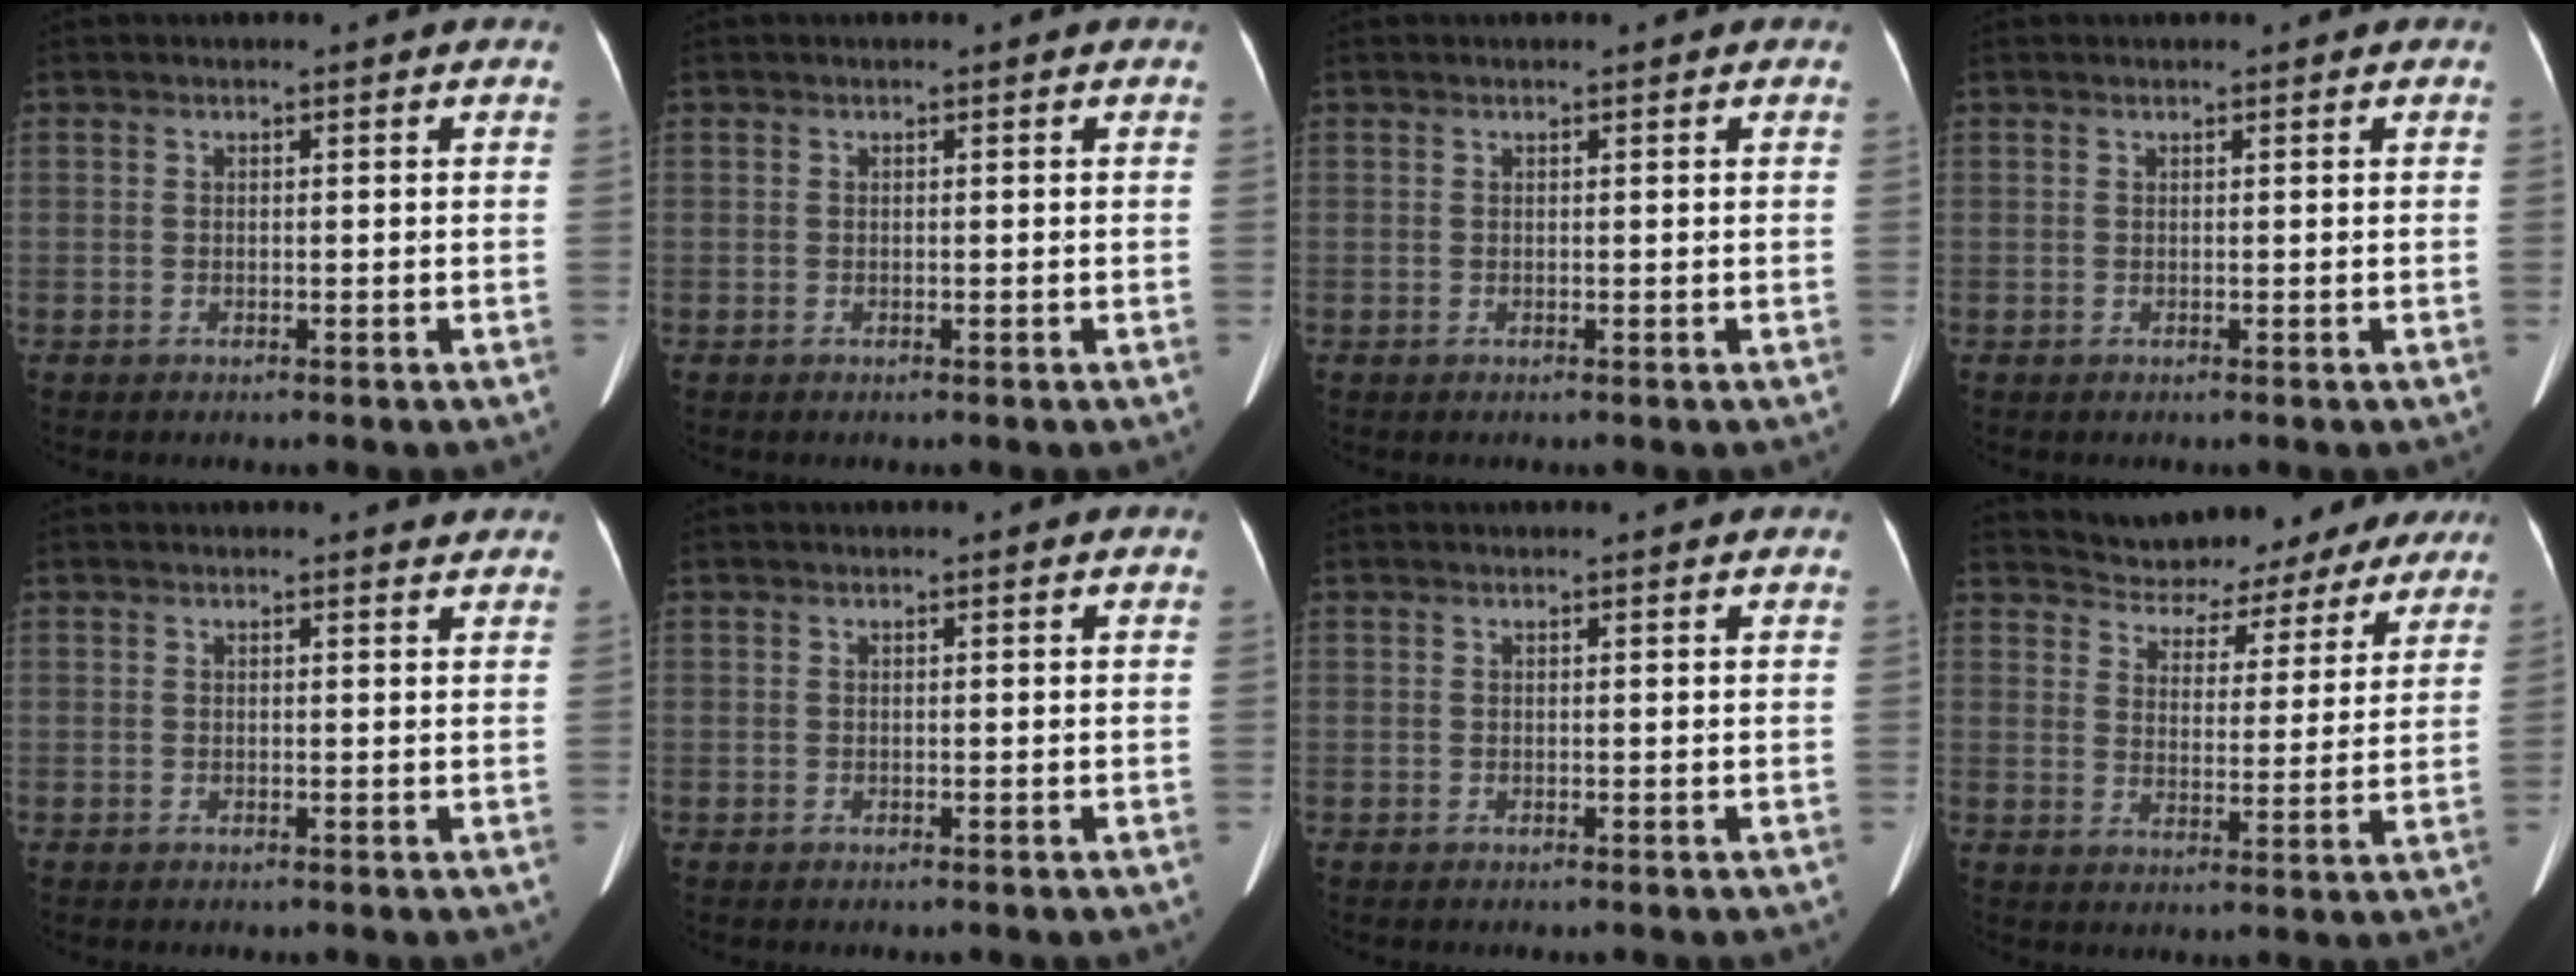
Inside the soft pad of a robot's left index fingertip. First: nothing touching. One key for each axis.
{"total": 0.0}
{"total": 0.8, "fx": 0.6, "fy": 0.3, "fz": 0.4, "tx": -0.003, "ty": 0.001, "tz": 0.005}
{"total": 1.4, "fx": 1.2, "fy": 0.4, "fz": 0.7, "tx": -0.004, "ty": 0.005, "tz": 0.011}
{"total": 2.2, "fx": 2.2, "fy": 0.4, "fz": 0.2, "tx": -0.002, "ty": -0.016, "tz": 0.013}
{"total": 0.9, "fx": 0.8, "fy": 0.2, "fz": 0.3, "tx": -0.005, "ty": -0.001, "tz": 0.006}
{"total": 2.2, "fx": 2.1, "fy": 0.2, "fz": 0.6, "tx": -0.007, "ty": -0.003, "tz": 0.016}
{"total": 17.8, "fx": 16.4, "fy": 6.1, "fz": 3.0, "tx": -0.029, "ty": -0.008, "tz": 0.200}